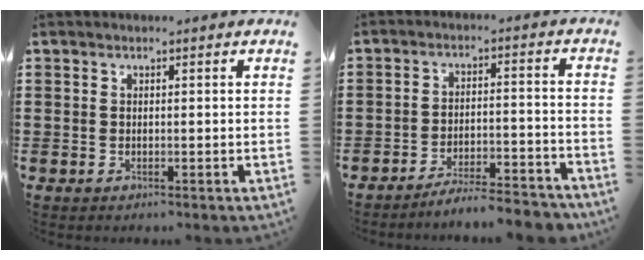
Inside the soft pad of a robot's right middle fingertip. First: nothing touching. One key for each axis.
{"total": 5.1, "fx": -4.9, "fy": -0.1, "fz": 1.3, "tx": -0.030, "ty": -0.006, "tz": -0.100}